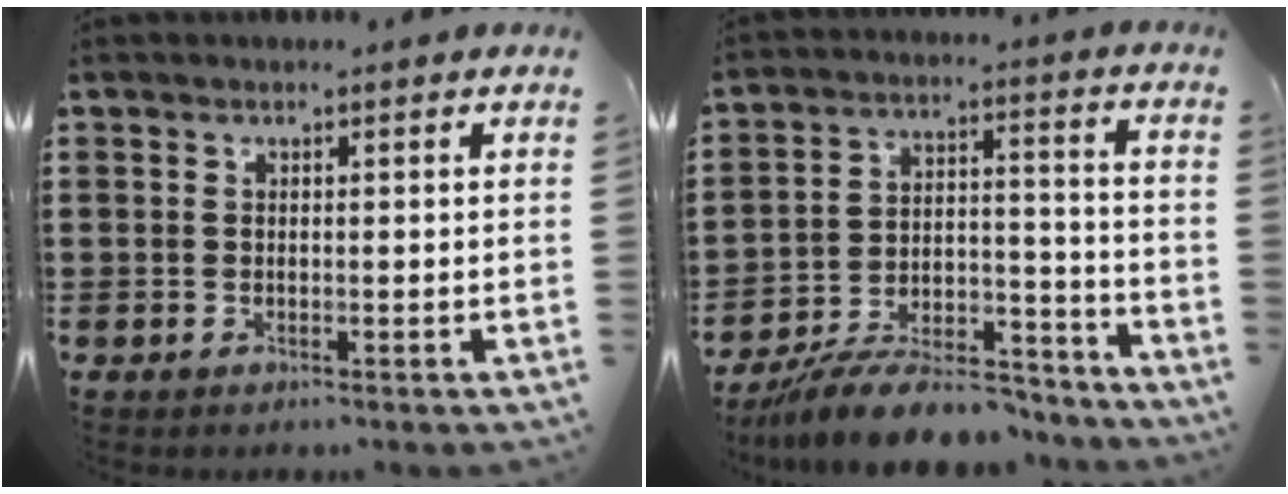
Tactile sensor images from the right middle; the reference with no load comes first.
{"total": 10.2, "force": [-9.4, 1.9, 3.6], "torque": [-0.056, 0.030, -0.179]}